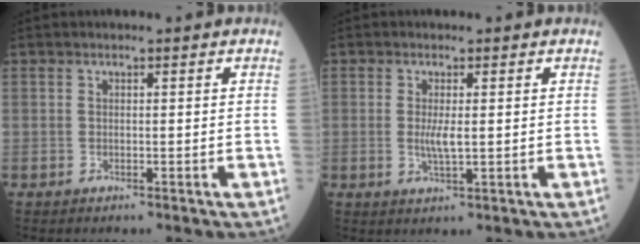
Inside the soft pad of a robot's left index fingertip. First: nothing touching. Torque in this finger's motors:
{"motor_torque": [0.23, 0.05, 0.07, 0.02]}